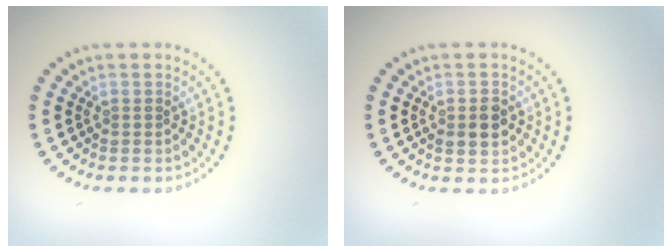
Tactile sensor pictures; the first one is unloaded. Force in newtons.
{"total": 2.6, "press": 2.6, "slide": 0.2}